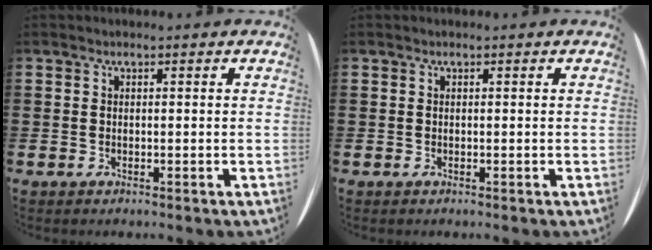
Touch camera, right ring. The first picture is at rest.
{"total": 0.0}